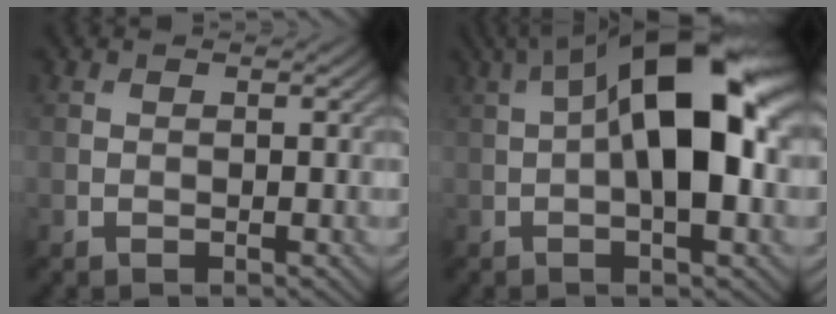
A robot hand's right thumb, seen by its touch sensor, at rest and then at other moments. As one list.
[{"total": 15.5, "force": [1.7, 6.1, 14.2], "torque": [-0.228, 0.031, 0.012]}]